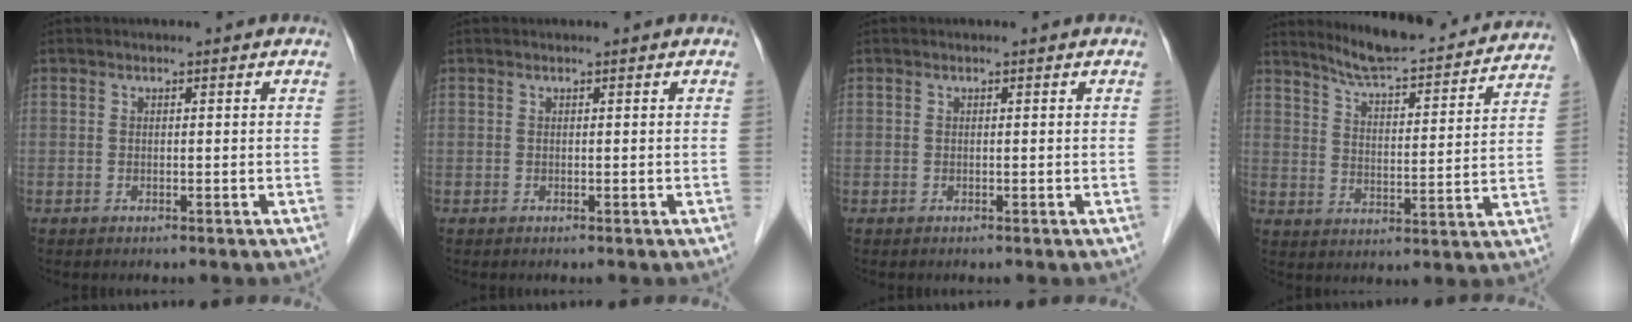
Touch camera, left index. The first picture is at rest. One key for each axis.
{"total": 0.0}
{"total": 0.0}
{"total": 17.9, "fx": 16.8, "fy": 1.8, "fz": 6.0, "tx": -0.090, "ty": -0.019, "tz": 0.228}